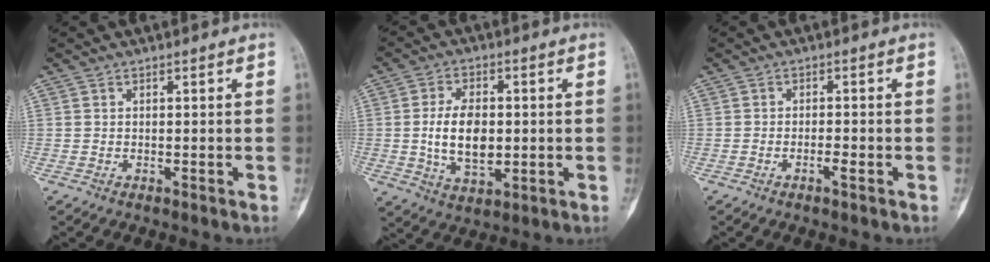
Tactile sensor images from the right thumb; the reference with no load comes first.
{"total": 10.0, "force": [-0.2, 5.8, 8.1], "torque": [-0.130, -0.006, 0.001]}
{"total": 1.9, "force": [-0.9, 0.5, 1.5], "torque": [-0.030, 0.005, -0.017]}